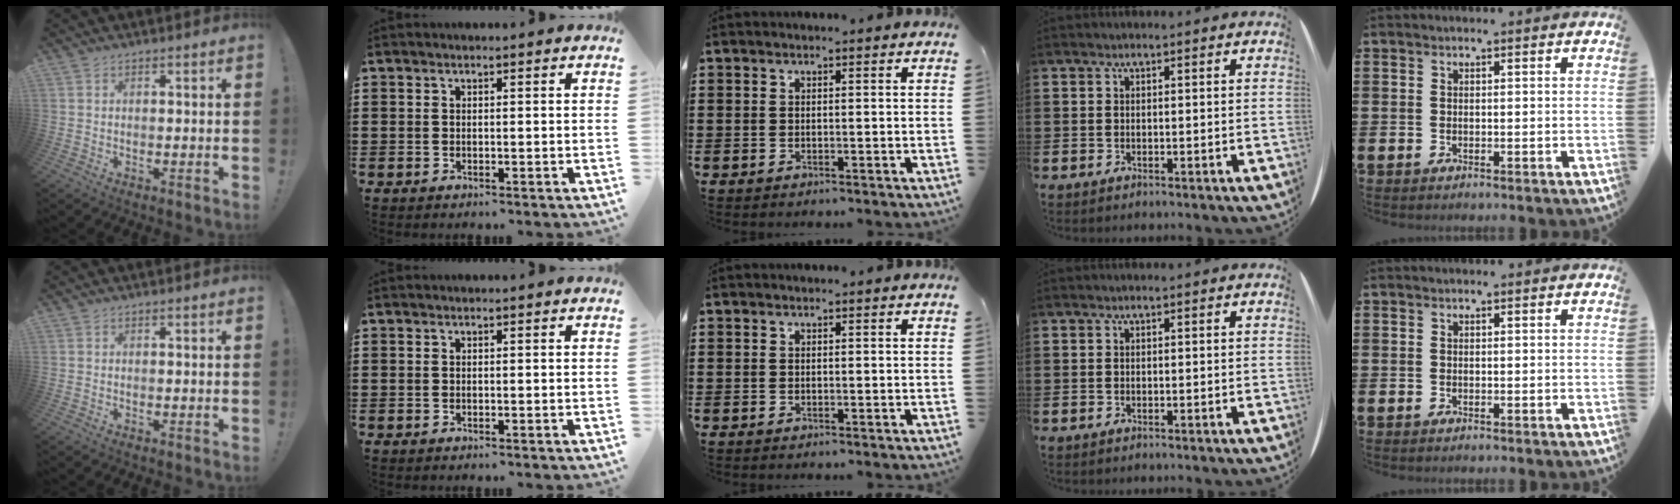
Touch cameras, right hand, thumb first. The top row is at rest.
{}